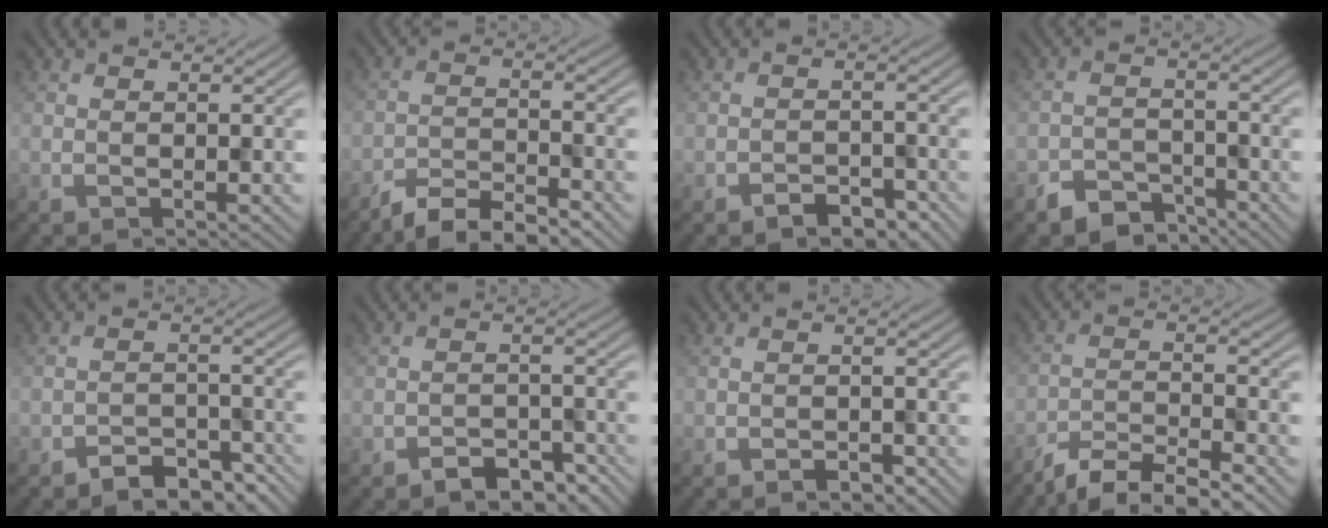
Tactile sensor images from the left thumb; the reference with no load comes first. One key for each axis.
{"total": 5.6, "fx": -4.9, "fy": 1.0, "fz": 2.5, "tx": -0.045, "ty": -0.003, "tz": -0.095}
{"total": 3.0, "fx": -2.3, "fy": 1.5, "fz": 1.3, "tx": -0.019, "ty": 0.002, "tz": -0.038}
{"total": 4.8, "fx": -4.0, "fy": 2.3, "fz": 1.5, "tx": -0.023, "ty": -0.005, "tz": -0.079}
{"total": 5.0, "fx": -3.9, "fy": 2.2, "fz": 2.1, "tx": -0.028, "ty": 0.000, "tz": -0.066}
{"total": 4.2, "fx": -3.2, "fy": 2.1, "fz": 1.9, "tx": -0.025, "ty": -0.001, "tz": -0.050}
{"total": 1.5, "fx": -1.1, "fy": 0.7, "fz": 0.7, "tx": -0.009, "ty": -0.001, "tz": -0.020}
{"total": 6.3, "fx": -5.4, "fy": 1.2, "fz": 3.0, "tx": -0.059, "ty": -0.006, "tz": -0.104}